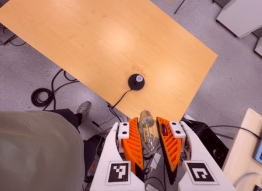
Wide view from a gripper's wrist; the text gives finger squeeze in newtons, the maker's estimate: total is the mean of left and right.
{"total": 20.4, "left": 22.4, "right": 18.3}